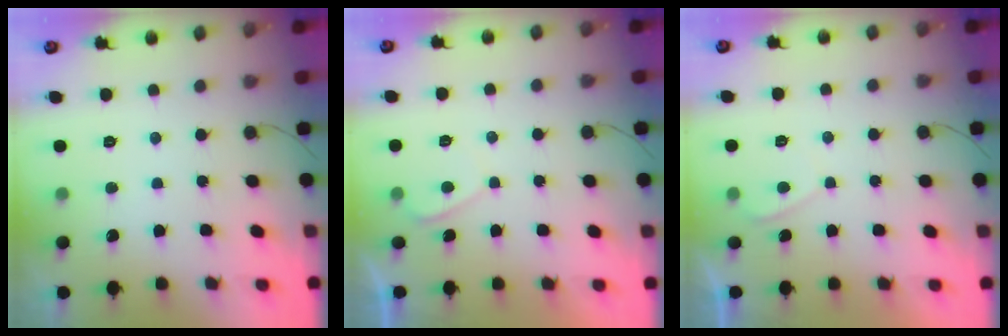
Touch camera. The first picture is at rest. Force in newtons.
{"total": 0.6, "press": 0.4, "slide": 0.5}
{"total": 0.0}